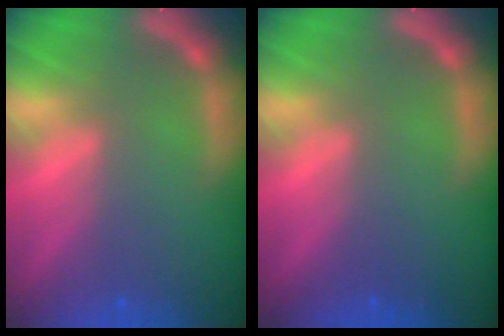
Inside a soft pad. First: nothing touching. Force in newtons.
{"total": 0.0}